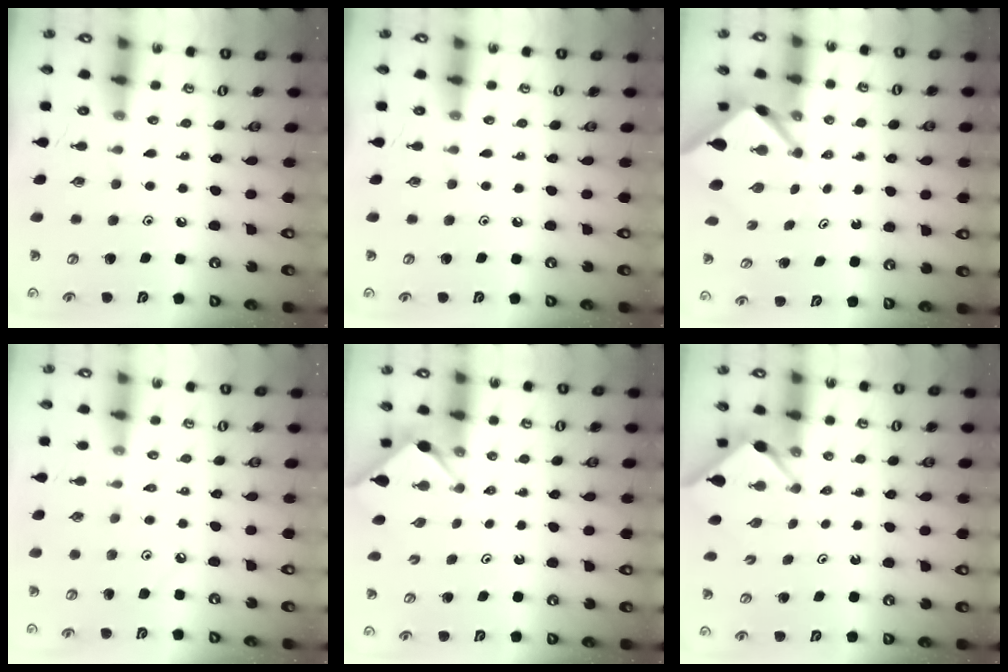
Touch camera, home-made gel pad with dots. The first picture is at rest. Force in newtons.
{"total": 0.0}
{"total": 3.8, "press": 3.8, "slide": 0.2}
{"total": 2.6, "press": 2.6, "slide": 0.4}
{"total": 2.8, "press": 2.7, "slide": 0.5}
{"total": 2.9, "press": 2.9, "slide": 0.4}